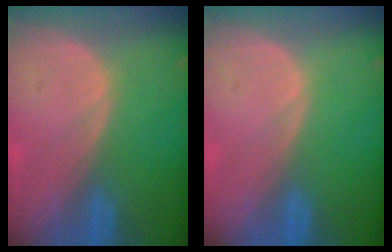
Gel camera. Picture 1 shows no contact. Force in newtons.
{"total": 0.0}